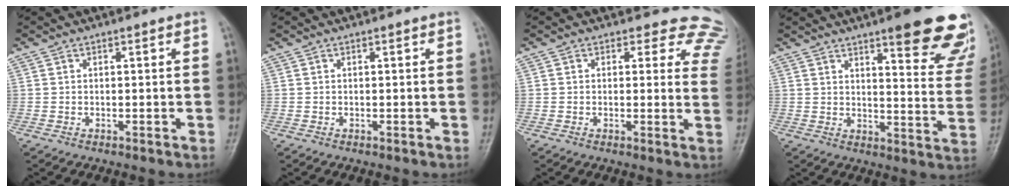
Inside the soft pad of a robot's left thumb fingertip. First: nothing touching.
{"total": 0.0}
{"total": 9.6, "force": [8.2, 4.7, 1.6], "torque": [0.037, -0.039, 0.049]}
{"total": 19.9, "force": [13.1, 4.7, 14.2], "torque": [-0.145, -0.061, 0.158]}